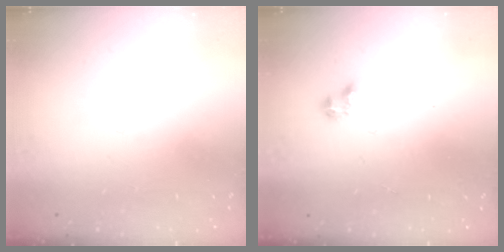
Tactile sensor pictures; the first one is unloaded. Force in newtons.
{"total": 2.7, "press": 2.7, "slide": 0.4}